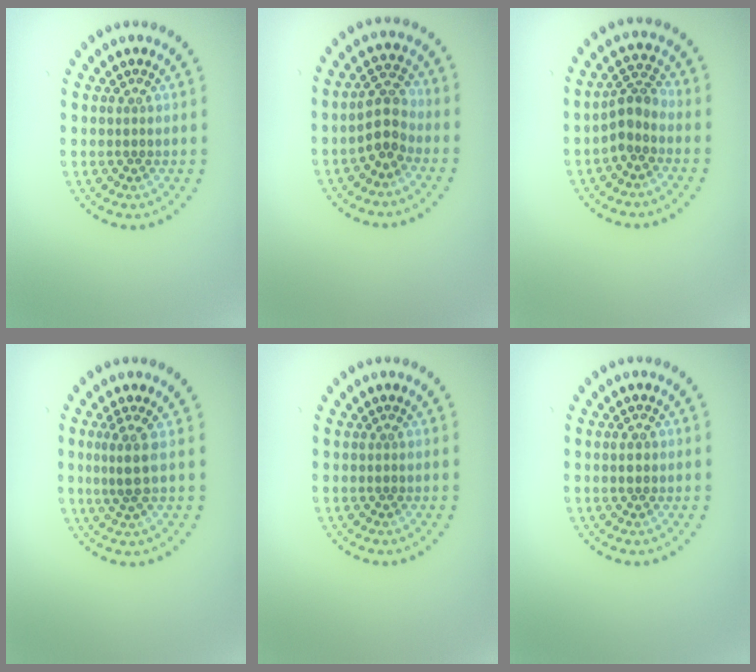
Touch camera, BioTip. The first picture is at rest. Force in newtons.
{"total": 2.9, "press": 2.6, "slide": 1.2}
{"total": 2.5, "press": 1.9, "slide": 1.6}
{"total": 2.2, "press": 1.5, "slide": 1.6}
{"total": 0.0}
{"total": 1.2, "press": 1.2, "slide": 0.1}